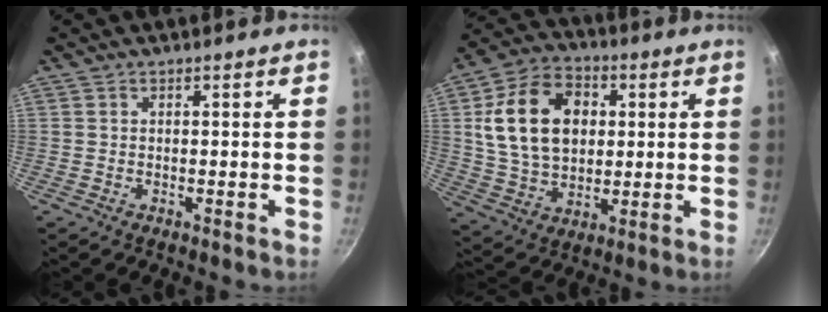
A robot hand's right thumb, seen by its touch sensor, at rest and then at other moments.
{"total": 17.6, "force": [3.2, 12.5, 11.9], "torque": [-0.188, 0.006, 0.055]}